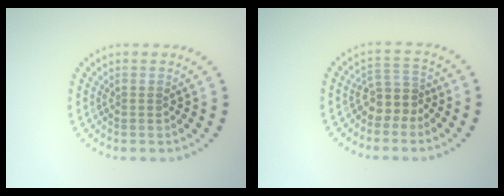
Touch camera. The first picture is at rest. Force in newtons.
{"total": 2.6, "press": 2.0, "slide": 1.7}